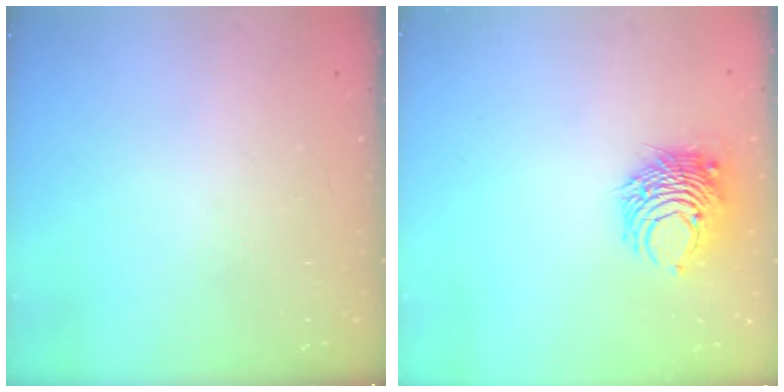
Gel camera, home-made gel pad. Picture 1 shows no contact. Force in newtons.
{"total": 8.2, "press": 8.1, "slide": 0.7}